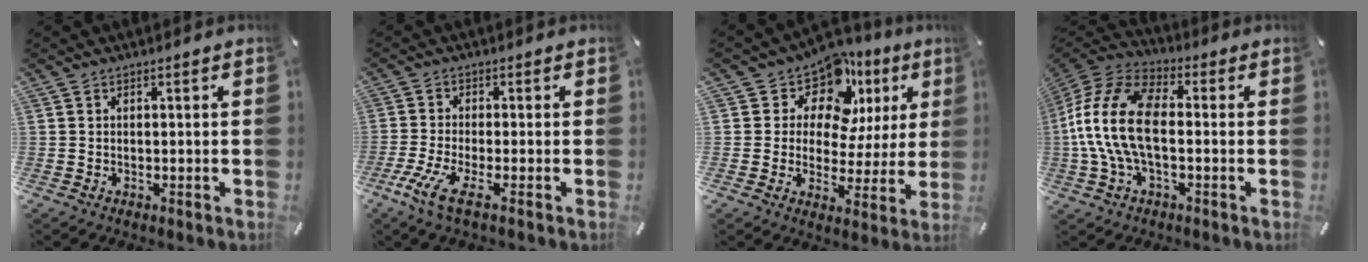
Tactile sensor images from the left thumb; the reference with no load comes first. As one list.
[{"total": 7.1, "force": [-2.8, 1.6, 6.3], "torque": [-0.139, -0.014, -0.052]}, {"total": 13.4, "force": [8.7, 8.3, 5.9], "torque": [-0.102, -0.065, 0.154]}, {"total": 16.1, "force": [-1.3, 8.7, 13.5], "torque": [-0.297, -0.001, -0.028]}]